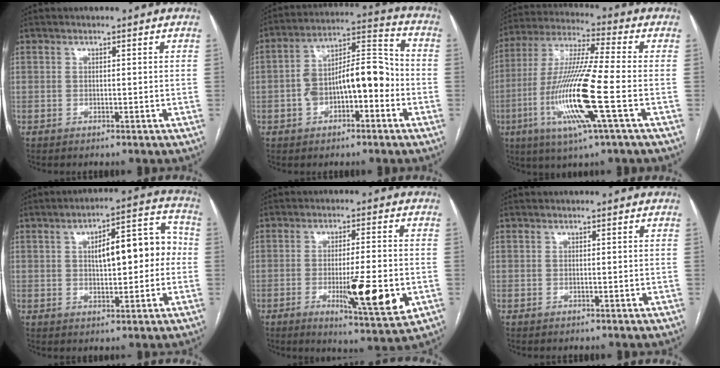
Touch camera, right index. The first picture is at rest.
{"total": 12.0, "force": [-2.7, 5.1, 10.6], "torque": [-0.186, 0.044, -0.041]}
{"total": 16.7, "force": [-4.8, 0.0, 16.0], "torque": [-0.328, -0.016, -0.097]}
{"total": 11.1, "force": [0.7, 3.9, 10.3], "torque": [-0.141, 0.043, 0.016]}
{"total": 12.1, "force": [-3.3, 1.6, 11.5], "torque": [-0.172, -0.023, -0.047]}
{"total": 0.0}